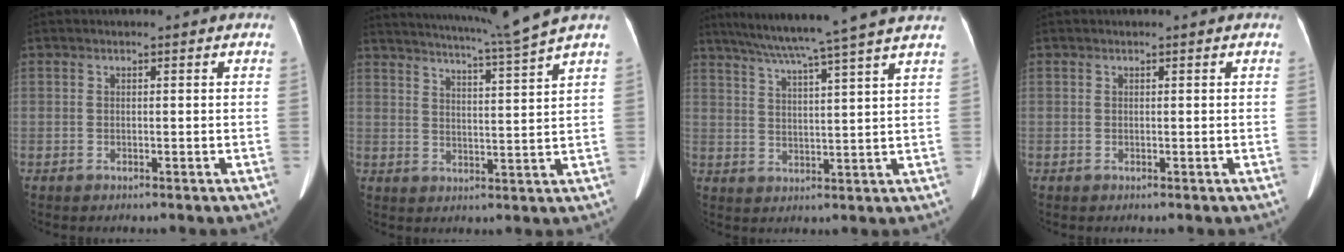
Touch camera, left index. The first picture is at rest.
{"total": 11.0, "force": [9.6, -3.1, 4.4], "torque": [-0.079, -0.037, 0.143]}
{"total": 14.6, "force": [12.1, -2.3, 7.8], "torque": [-0.136, -0.006, 0.167]}
{"total": 0.0}